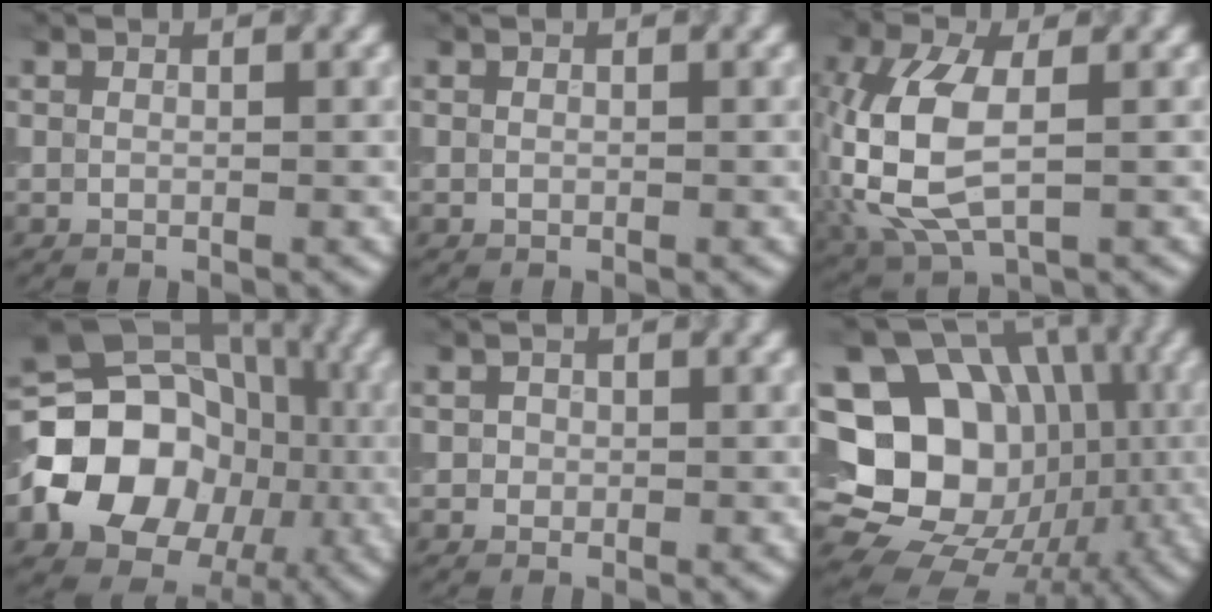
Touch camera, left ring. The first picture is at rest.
{"total": 0.0}
{"total": 8.6, "force": [-0.3, 4.7, 7.1], "torque": [-0.181, 0.000, -0.006]}
{"total": 13.0, "force": [-2.9, 10.6, 6.9], "torque": [-0.127, 0.002, -0.067]}
{"total": 0.8, "force": [0.1, 0.7, 0.2], "torque": [0.004, -0.002, -0.001]}
{"total": 19.5, "force": [0.0, 16.1, 11.0], "torque": [-0.171, 0.000, -0.010]}